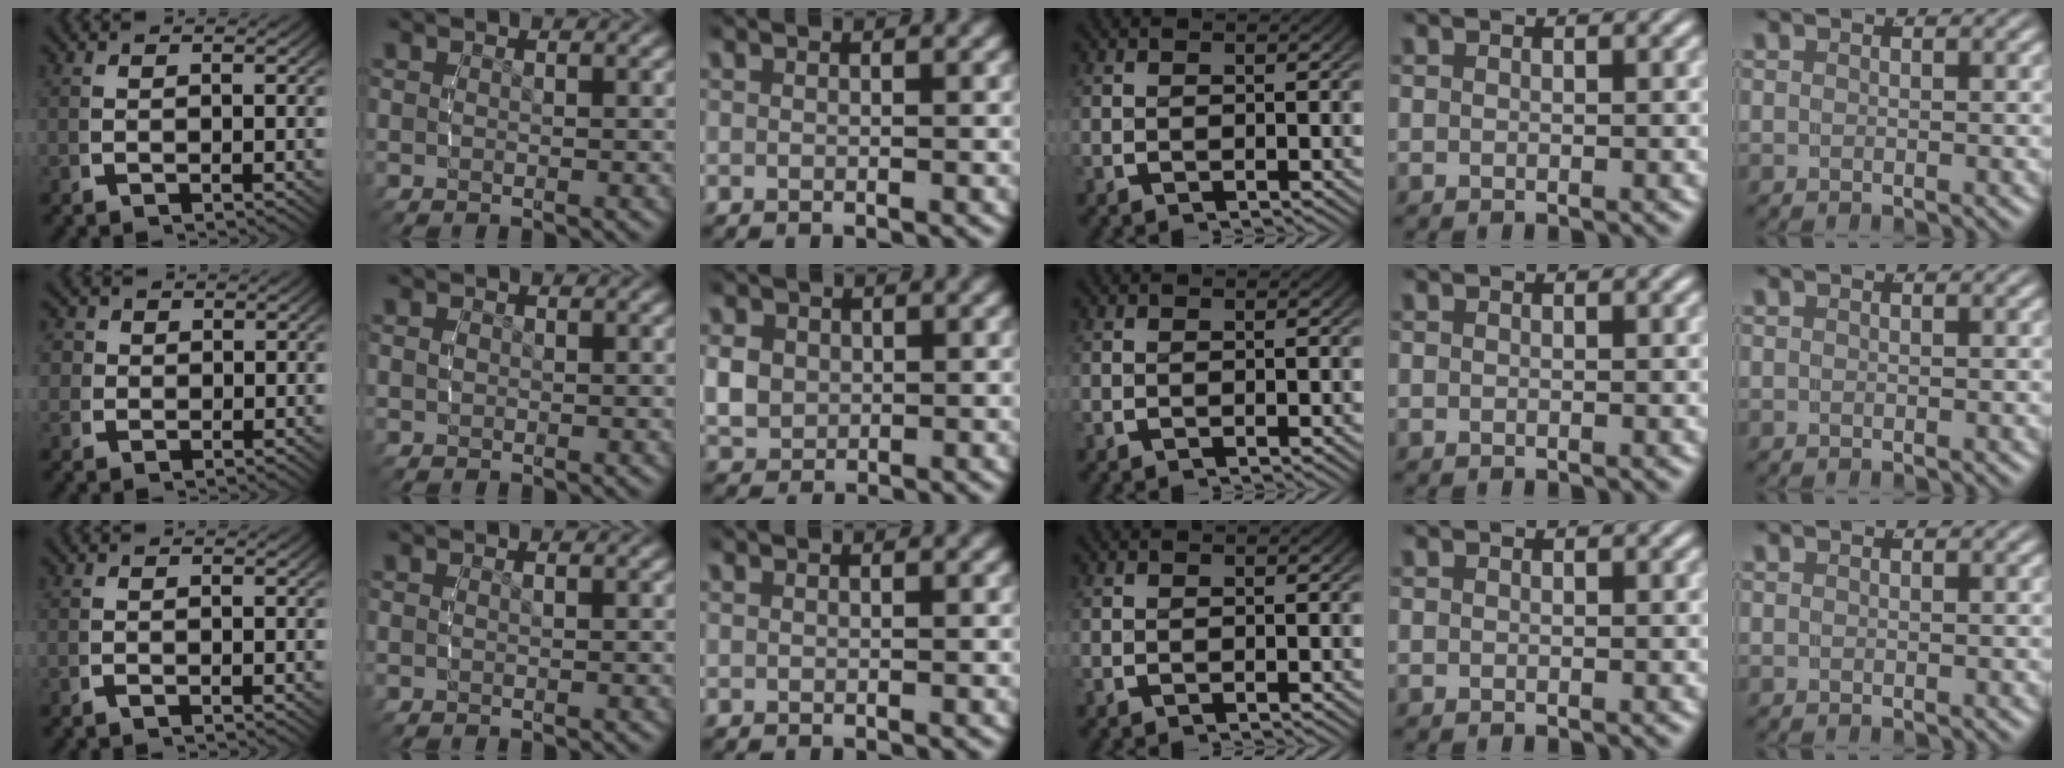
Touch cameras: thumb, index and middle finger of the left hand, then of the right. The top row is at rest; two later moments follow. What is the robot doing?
{"motion": "grasp_and_lifting", "object": "small bumper sticker"}